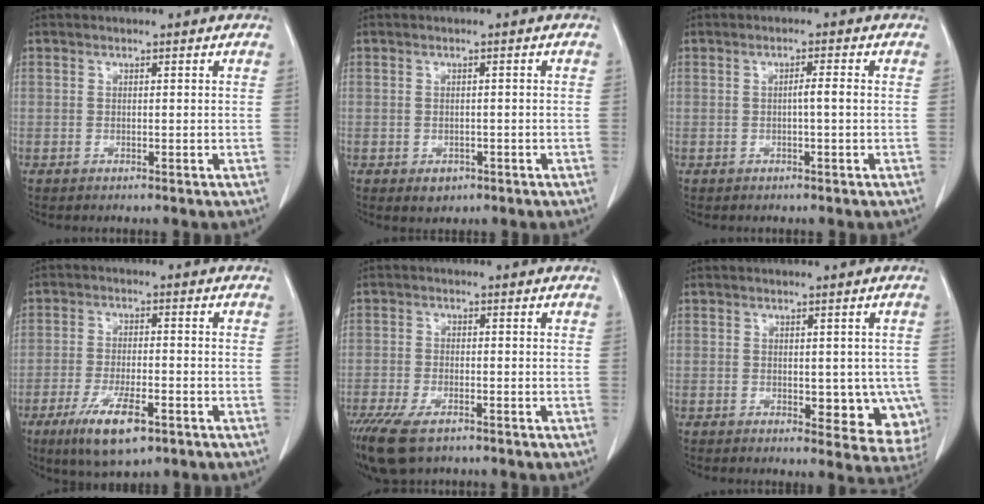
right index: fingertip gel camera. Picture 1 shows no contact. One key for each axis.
{"total": 1.9, "fx": -1.0, "fy": 1.3, "fz": 0.9, "tx": -0.009, "ty": 0.001, "tz": -0.003}
{"total": 1.7, "fx": -0.1, "fy": -0.3, "fz": 1.7, "tx": -0.029, "ty": 0.002, "tz": -0.001}
{"total": 9.2, "fx": -5.1, "fy": 2.3, "fz": 7.3, "tx": -0.140, "ty": -0.017, "tz": -0.079}
{"total": 9.1, "fx": -6.4, "fy": 3.4, "fz": 5.5, "tx": -0.107, "ty": -0.017, "tz": -0.105}
{"total": 8.7, "fx": -2.0, "fy": 4.9, "fz": 6.9, "tx": -0.063, "ty": -0.003, "tz": -0.016}